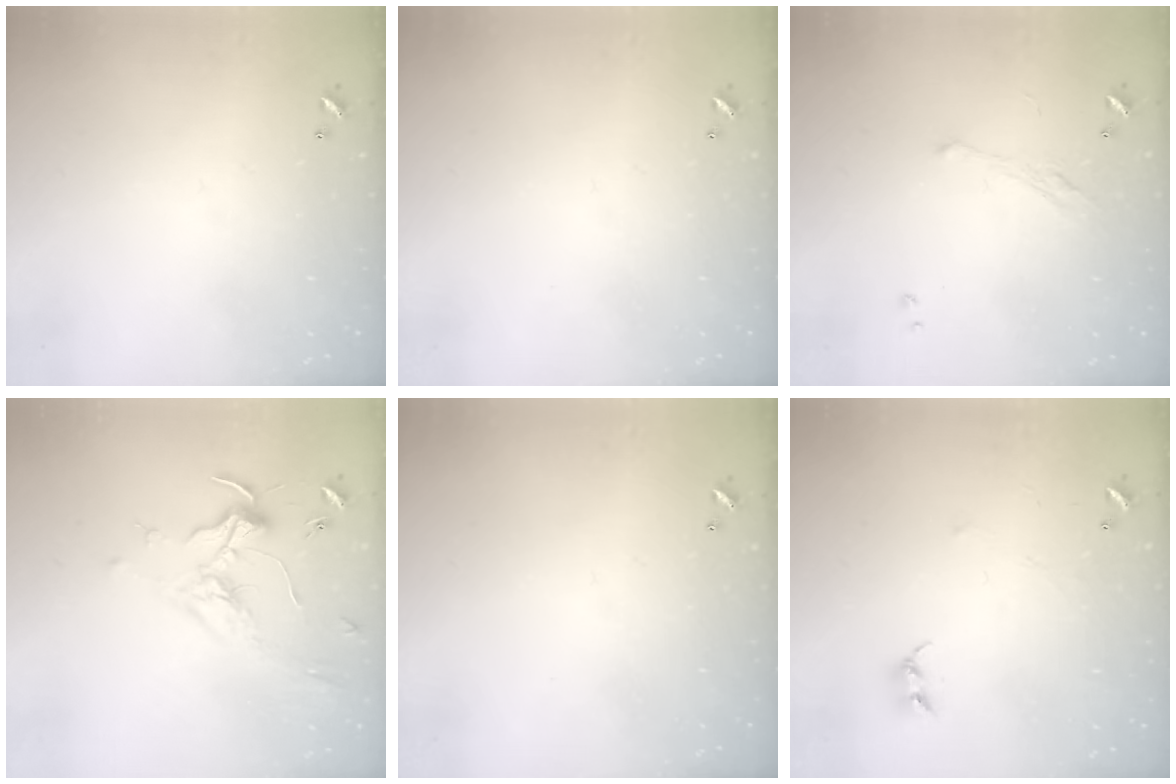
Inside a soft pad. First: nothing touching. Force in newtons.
{"total": 0.0}
{"total": 2.3, "press": 2.1, "slide": 0.8}
{"total": 1.9, "press": 1.7, "slide": 0.8}
{"total": 0.0}
{"total": 2.4, "press": 2.4, "slide": 0.4}